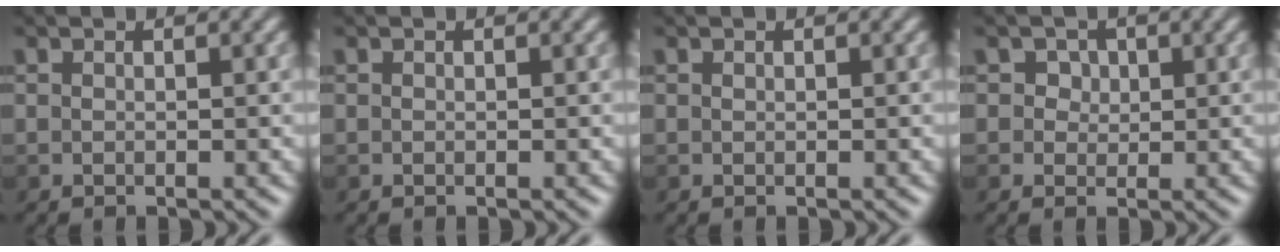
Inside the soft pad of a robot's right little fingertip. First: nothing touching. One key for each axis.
{"total": 0.0}
{"total": 0.0}
{"total": 2.0, "fx": 0.9, "fy": 1.6, "fz": 0.9, "tx": -0.010, "ty": 0.003, "tz": 0.011}